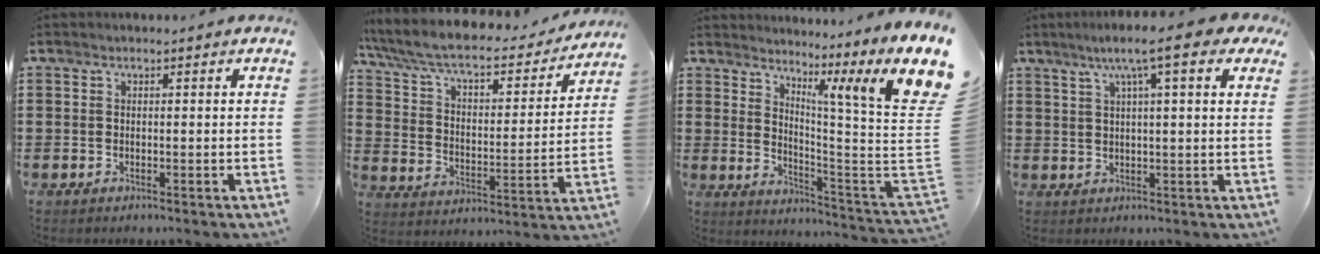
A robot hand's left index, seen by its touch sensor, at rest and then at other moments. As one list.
[{"total": 7.2, "force": [6.2, 1.4, 3.4], "torque": [-0.094, -0.043, 0.102]}, {"total": 9.6, "force": [5.9, -0.1, 7.6], "torque": [-0.139, -0.064, 0.086]}, {"total": 8.4, "force": [5.0, 0.7, 6.7], "torque": [-0.125, 0.000, 0.080]}]